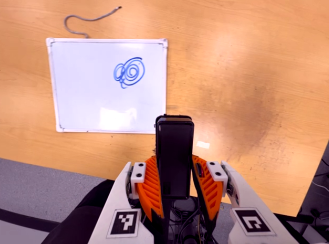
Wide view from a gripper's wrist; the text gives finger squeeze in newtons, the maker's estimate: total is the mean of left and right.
{"total": 5.1, "left": 3.4, "right": 6.8}